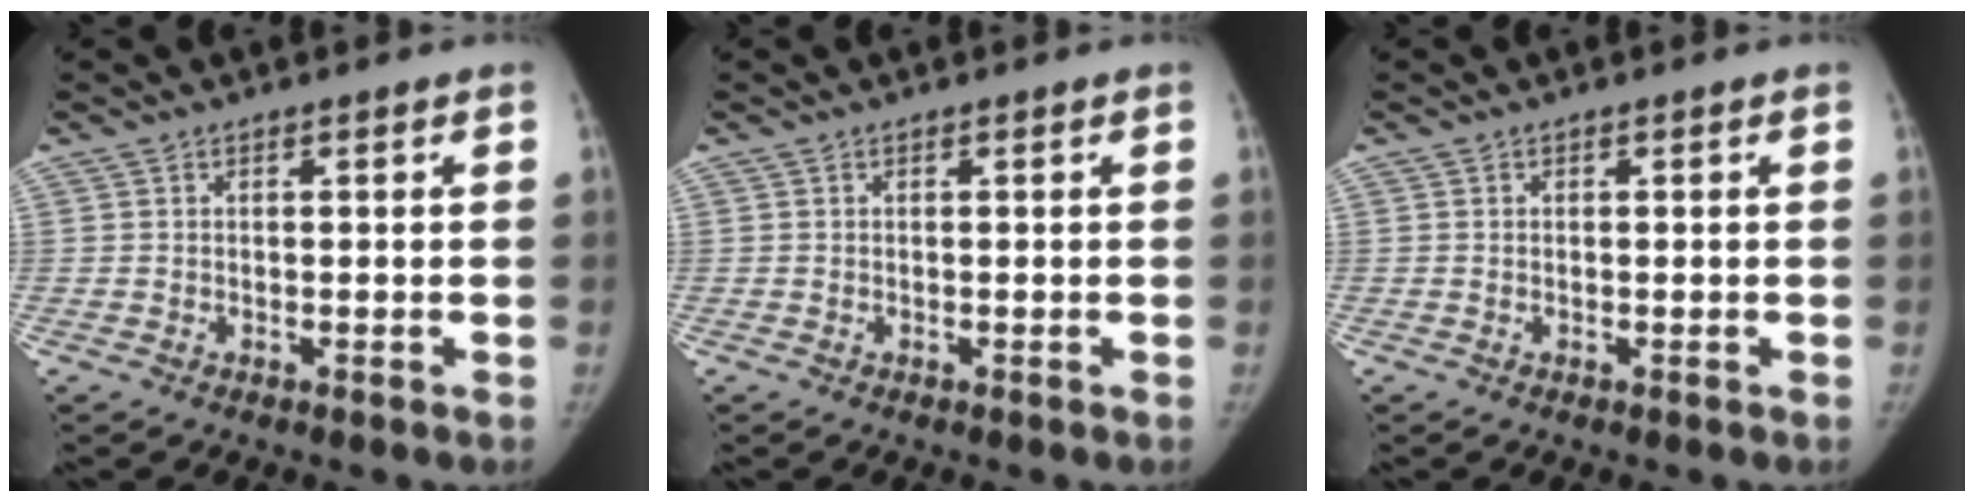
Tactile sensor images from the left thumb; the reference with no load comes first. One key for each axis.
{"total": 0.0}
{"total": 0.0}